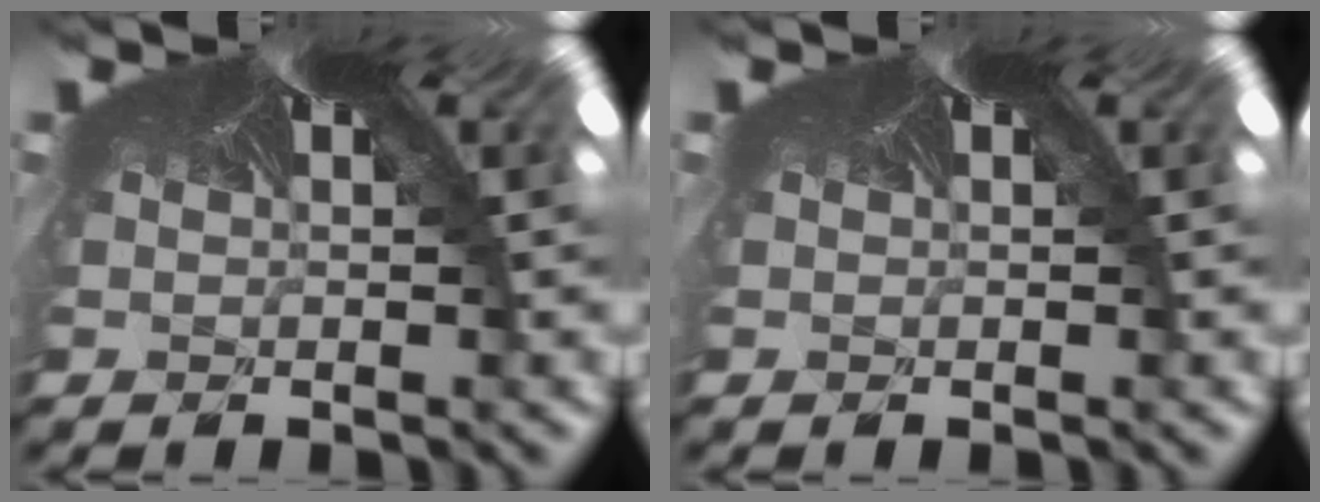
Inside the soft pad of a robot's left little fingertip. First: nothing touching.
{"total": 0.0}